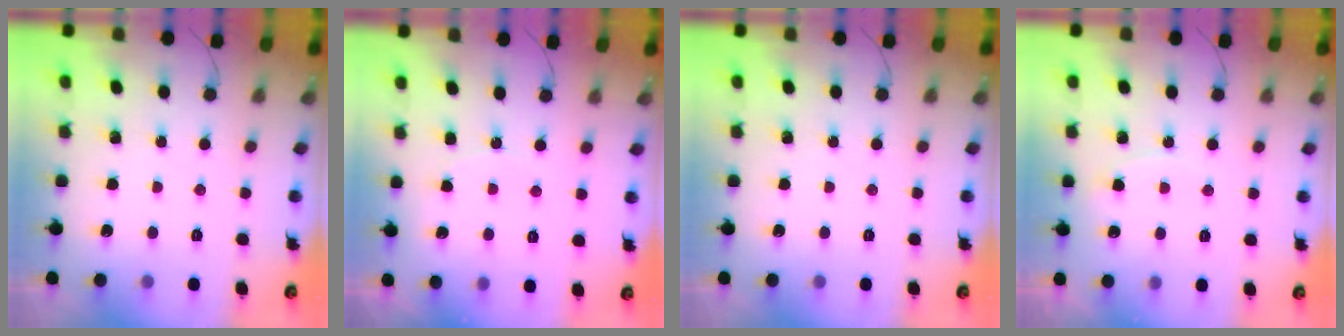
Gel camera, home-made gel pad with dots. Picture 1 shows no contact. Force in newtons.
{"total": 7.8, "press": 7.8, "slide": 0.5}
{"total": 0.0}
{"total": 5.7, "press": 5.6, "slide": 0.6}